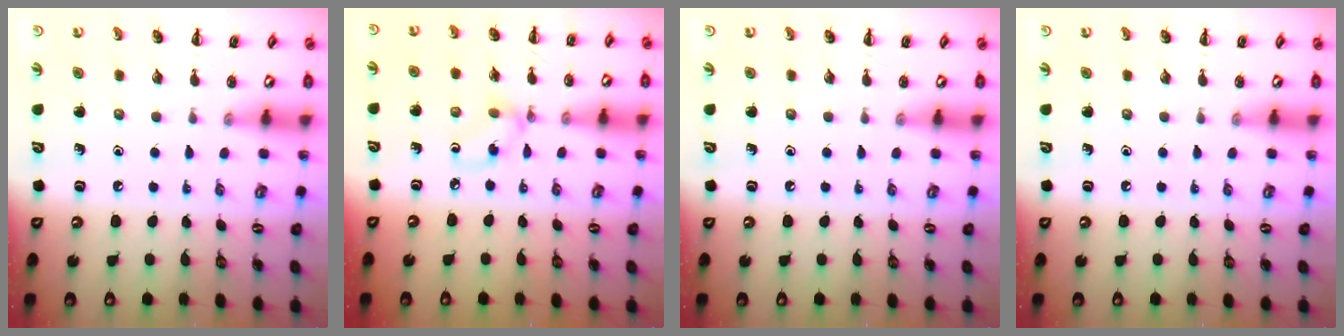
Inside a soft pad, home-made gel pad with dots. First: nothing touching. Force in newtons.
{"total": 3.3, "press": 3.3, "slide": 0.3}
{"total": 0.0}
{"total": 0.0}